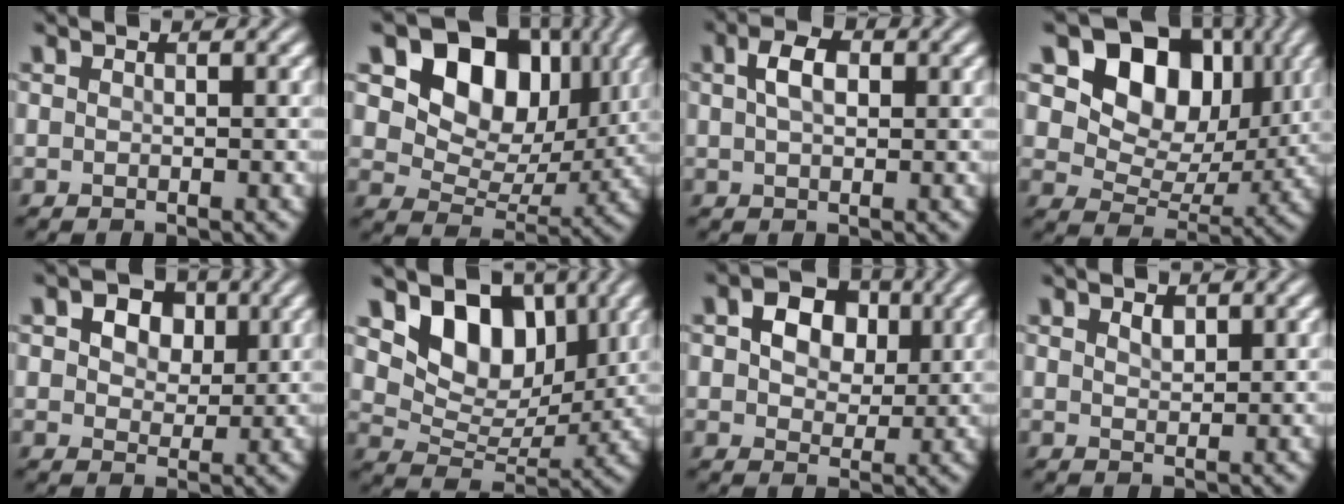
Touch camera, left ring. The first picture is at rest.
{"total": 10.9, "force": [4.3, 7.7, 6.5], "torque": [-0.109, 0.001, 0.067]}
{"total": 3.0, "force": [0.8, 1.8, 2.2], "torque": [-0.045, 0.006, 0.012]}
{"total": 11.2, "force": [4.5, 7.9, 6.5], "torque": [-0.109, 0.008, 0.068]}
{"total": 5.7, "force": [2.4, 3.8, 3.4], "torque": [-0.058, 0.009, 0.023]}
{"total": 7.4, "force": [3.5, 4.9, 4.3], "torque": [-0.070, -0.014, 0.053]}
{"total": 5.1, "force": [1.4, 3.7, 3.2], "torque": [-0.054, 0.004, 0.013]}
{"total": 1.1, "force": [0.8, 0.5, 0.6], "torque": [-0.013, 0.000, 0.015]}